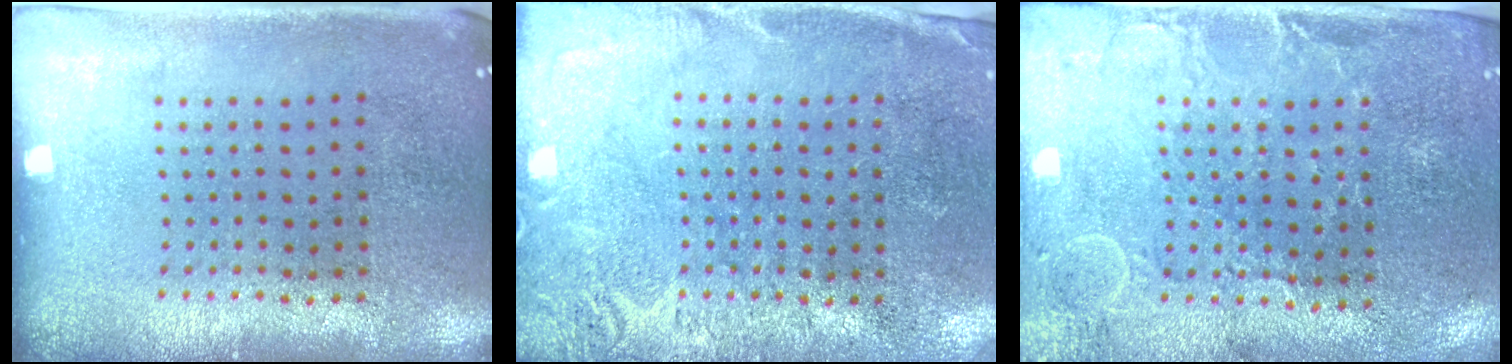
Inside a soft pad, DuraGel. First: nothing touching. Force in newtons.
{"total": 2.8, "press": 2.6, "slide": 0.9}
{"total": 0.6, "press": 0.3, "slide": 0.5}